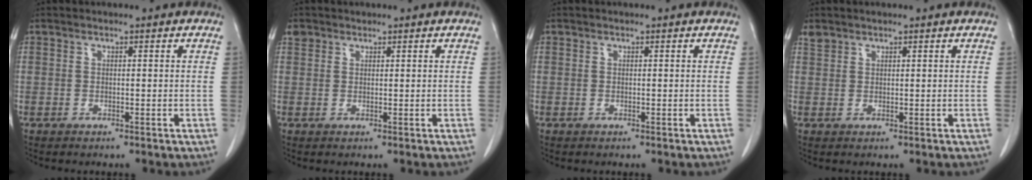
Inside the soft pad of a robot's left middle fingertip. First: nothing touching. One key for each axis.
{"total": 1.4, "fx": 1.0, "fy": 1.0, "fz": 0.1, "tx": 0.002, "ty": 0.007, "tz": 0.016}
{"total": 0.0}
{"total": 1.3, "fx": 1.2, "fy": 0.4, "fz": 0.1, "tx": -0.006, "ty": 0.008, "tz": 0.026}